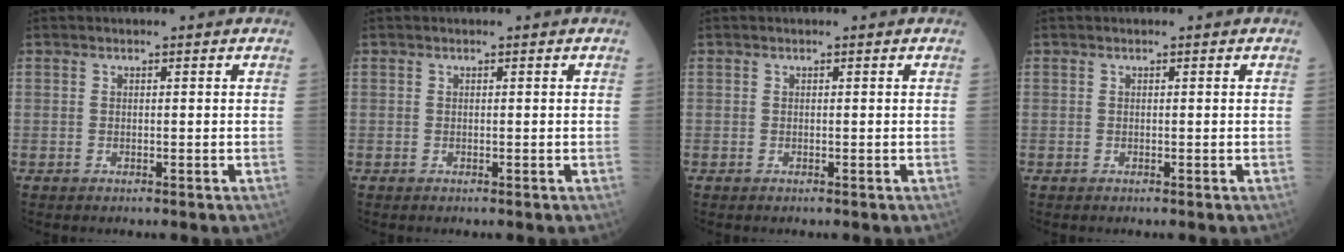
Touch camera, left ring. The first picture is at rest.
{"total": 0.0}
{"total": 0.0}
{"total": 0.0}